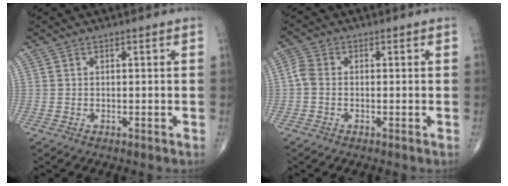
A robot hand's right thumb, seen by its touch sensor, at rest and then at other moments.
{"total": 2.7, "force": [-0.5, 2.0, 1.8], "torque": [-0.039, 0.005, -0.020]}